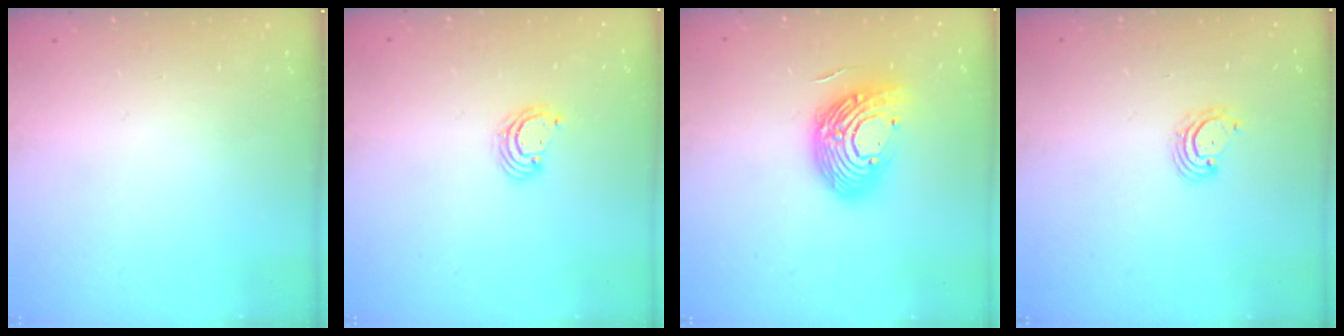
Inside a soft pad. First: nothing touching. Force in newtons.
{"total": 3.2, "press": 3.2, "slide": 0.3}
{"total": 16.1, "press": 16.0, "slide": 1.3}
{"total": 2.9, "press": 2.9, "slide": 0.1}